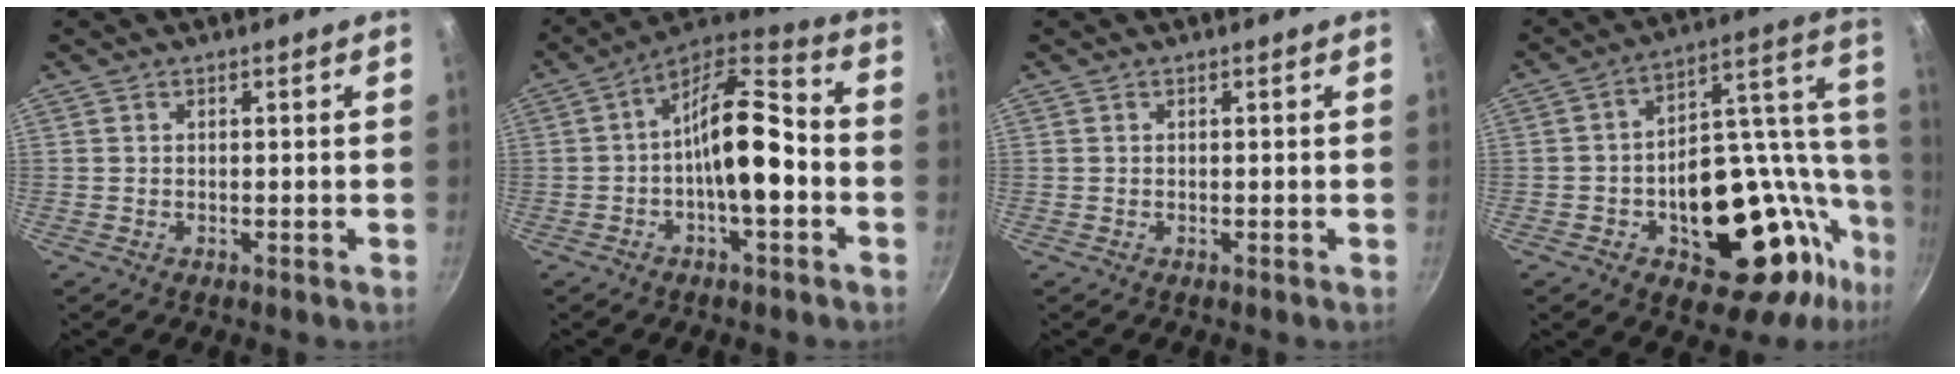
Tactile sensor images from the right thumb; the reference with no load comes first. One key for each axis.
{"total": 14.4, "fx": -2.4, "fy": 6.0, "fz": 12.8, "tx": -0.189, "ty": 0.052, "tz": -0.052}
{"total": 0.0}
{"total": 29.7, "fx": -7.0, "fy": 18.4, "fz": 22.2, "tx": -0.224, "ty": 0.045, "tz": -0.083}